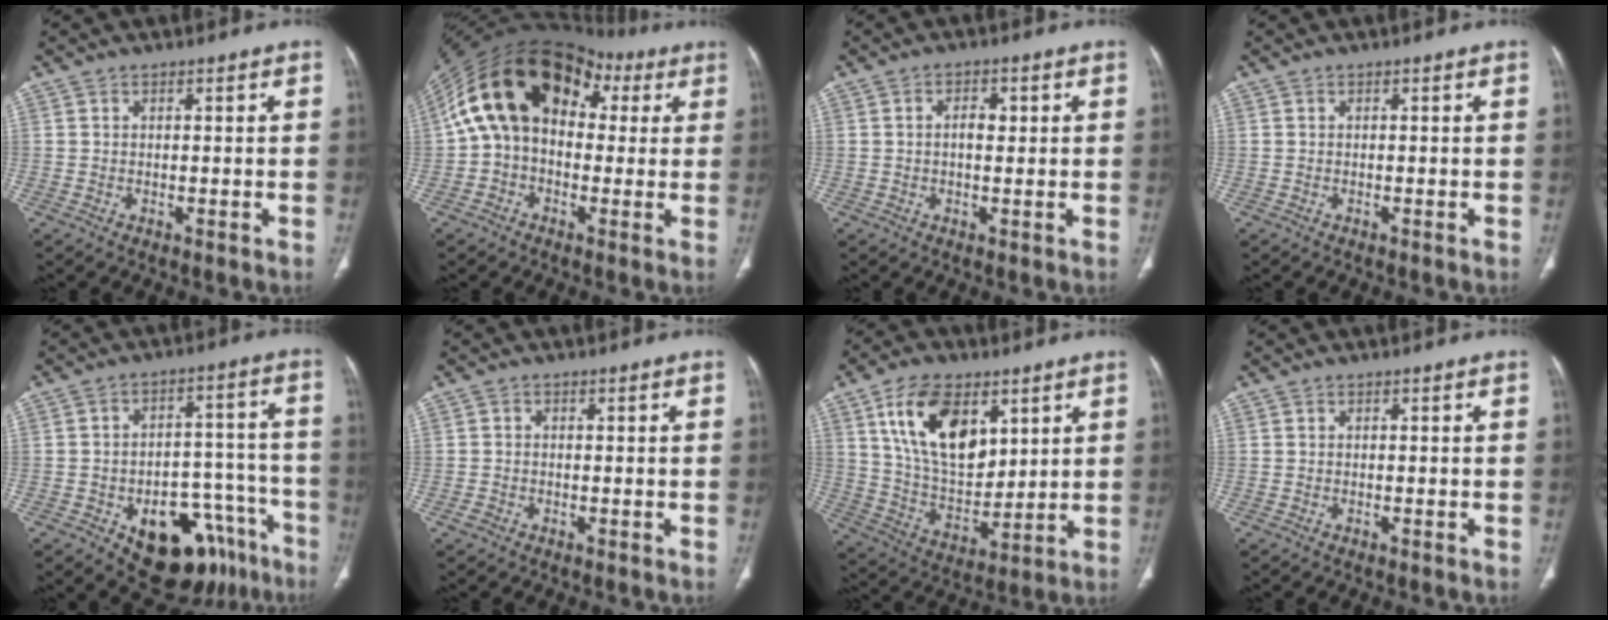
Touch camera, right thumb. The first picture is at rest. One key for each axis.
{"total": 19.3, "fx": 4.0, "fy": 13.2, "fz": 13.5, "tx": -0.208, "ty": 0.054, "tz": 0.052}
{"total": 2.8, "fx": 0.4, "fy": 1.6, "fz": 2.2, "tx": -0.033, "ty": 0.007, "tz": 0.004}
{"total": 0.0}
{"total": 19.4, "fx": -10.8, "fy": 11.2, "fz": 11.6, "tx": -0.089, "ty": 0.089, "tz": -0.141}
{"total": 1.3, "fx": -0.7, "fy": 1.0, "fz": 0.5, "tx": -0.010, "ty": 0.005, "tz": -0.013}
{"total": 17.7, "fx": 7.6, "fy": 10.1, "fz": 12.4, "tx": -0.183, "ty": -0.038, "tz": 0.150}
{"total": 0.0}